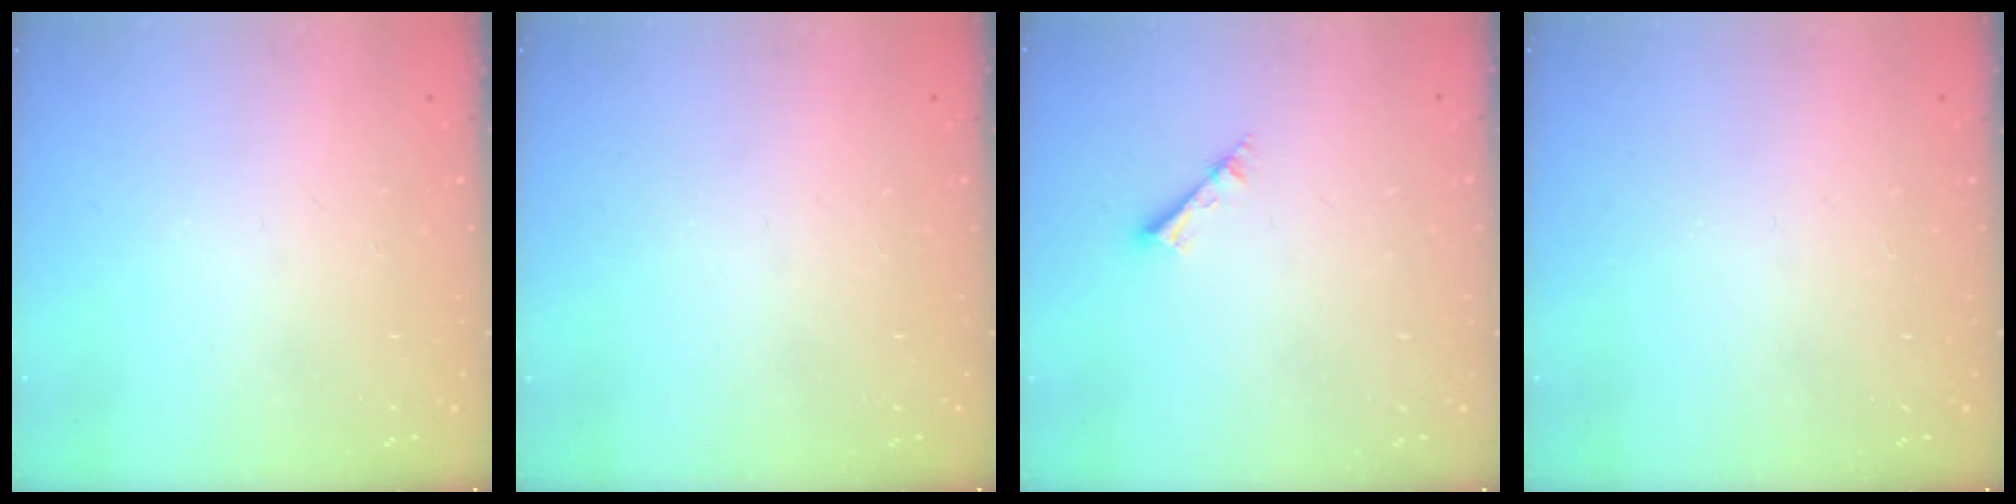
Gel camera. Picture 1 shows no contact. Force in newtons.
{"total": 0.0}
{"total": 2.5, "press": 2.5, "slide": 0.1}
{"total": 0.0}